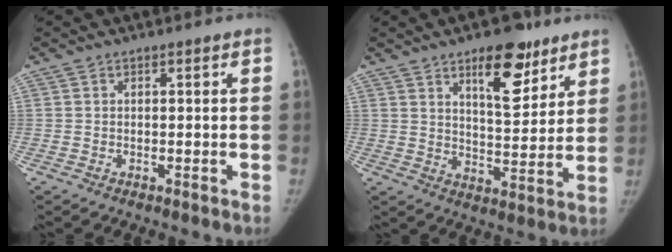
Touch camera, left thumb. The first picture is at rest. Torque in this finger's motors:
{"motor_torque": [0.37, -0.19, 0.93, -1.04, 0.33]}